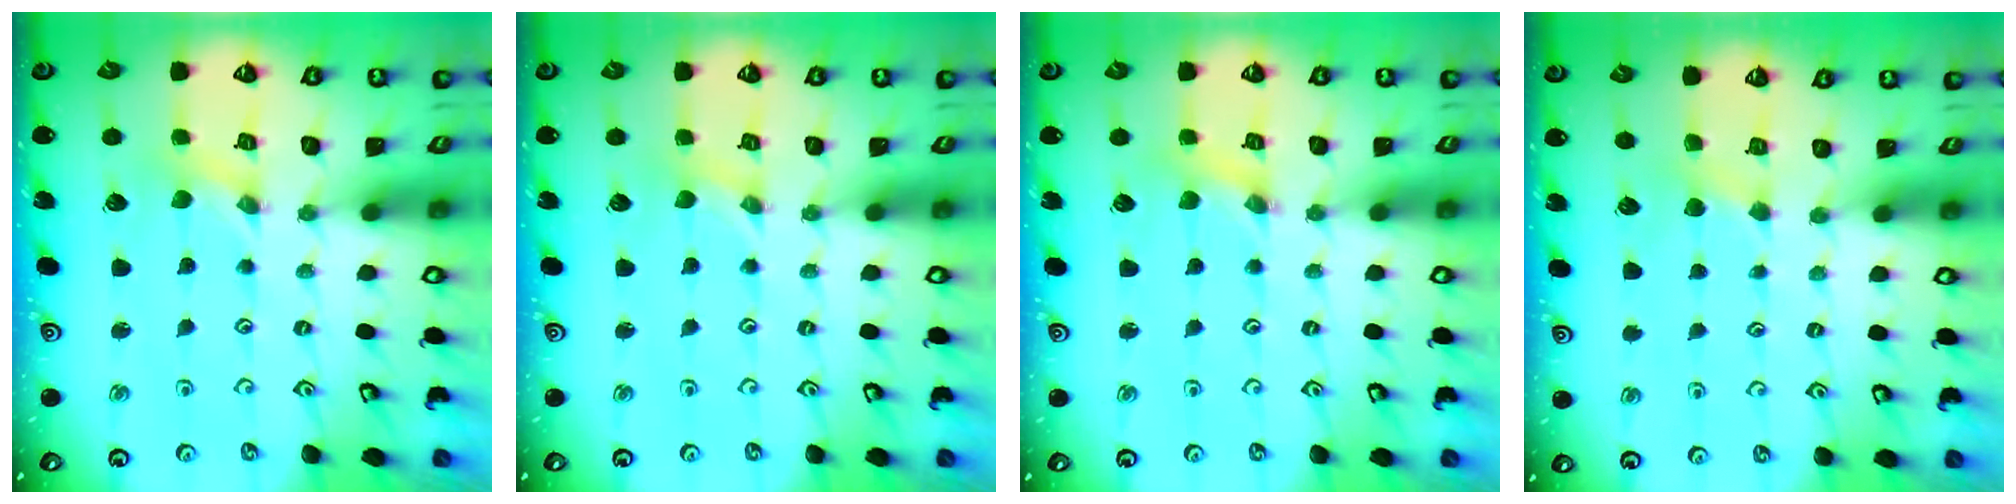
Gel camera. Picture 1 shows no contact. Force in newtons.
{"total": 0.0}
{"total": 1.9, "press": 1.9, "slide": 0.3}
{"total": 2.6, "press": 2.5, "slide": 0.4}